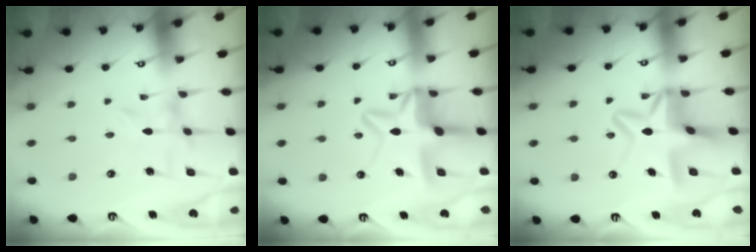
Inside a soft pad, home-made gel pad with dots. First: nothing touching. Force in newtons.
{"total": 11.1, "press": 11.0, "slide": 1.1}
{"total": 11.3, "press": 11.2, "slide": 1.2}